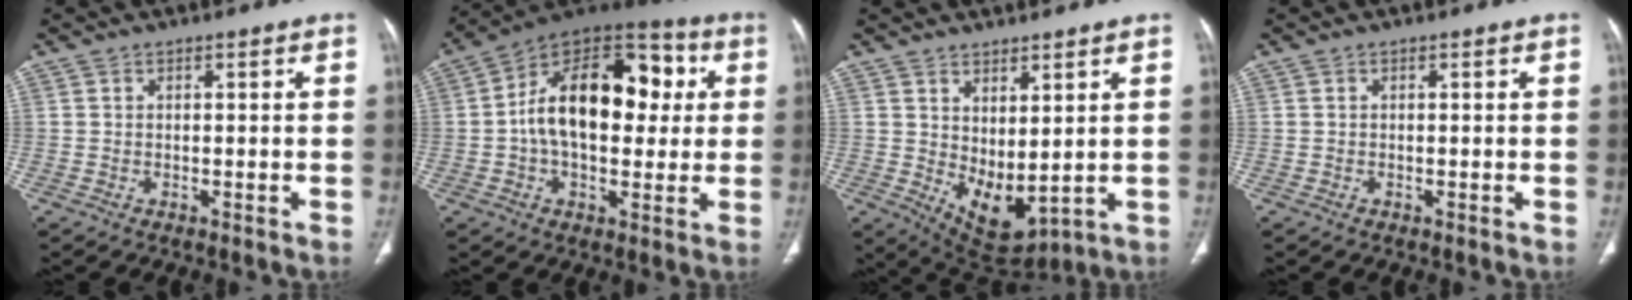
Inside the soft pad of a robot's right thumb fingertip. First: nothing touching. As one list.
[{"total": 21.7, "force": [2.3, 13.1, 17.1], "torque": [-0.241, 0.032, 0.027]}, {"total": 8.9, "force": [1.3, 4.5, 7.6], "torque": [-0.112, -0.027, 0.050]}, {"total": 0.0}]